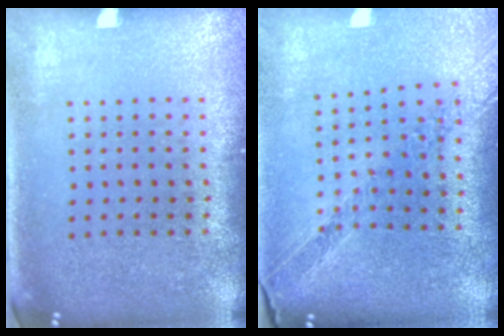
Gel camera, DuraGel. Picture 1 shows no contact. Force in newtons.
{"total": 1.2, "press": 1.2, "slide": 0.2}